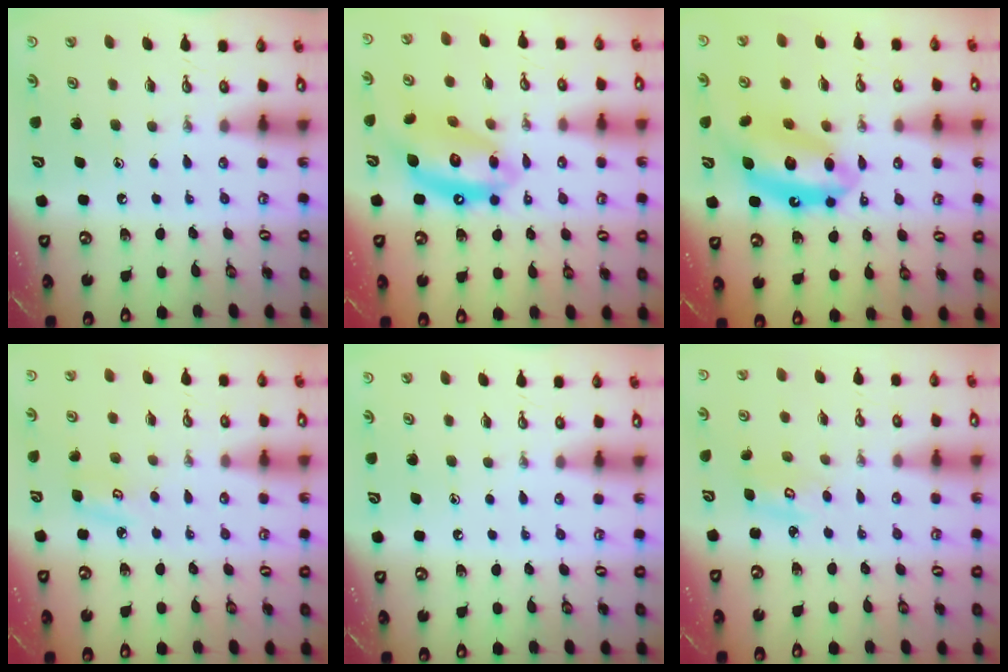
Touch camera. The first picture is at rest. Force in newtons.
{"total": 13.8, "press": 13.8, "slide": 1.5}
{"total": 13.7, "press": 13.6, "slide": 1.0}
{"total": 4.9, "press": 4.9, "slide": 0.5}
{"total": 0.0}
{"total": 3.6, "press": 3.6, "slide": 0.2}